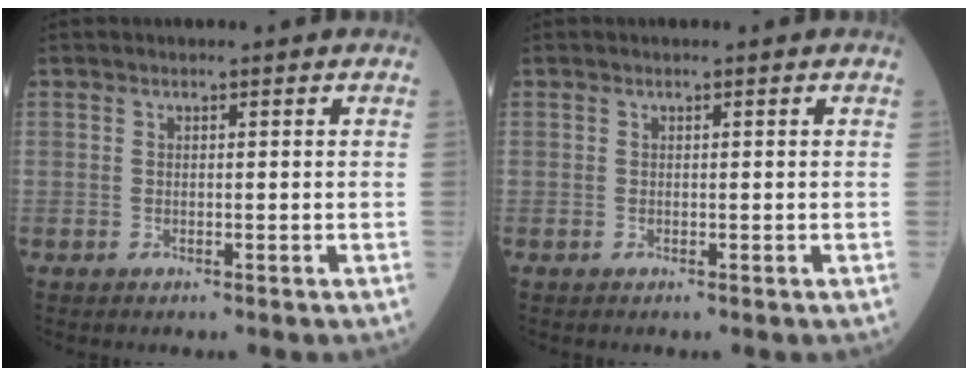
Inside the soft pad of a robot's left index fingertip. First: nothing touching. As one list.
[{"total": 0.0}]